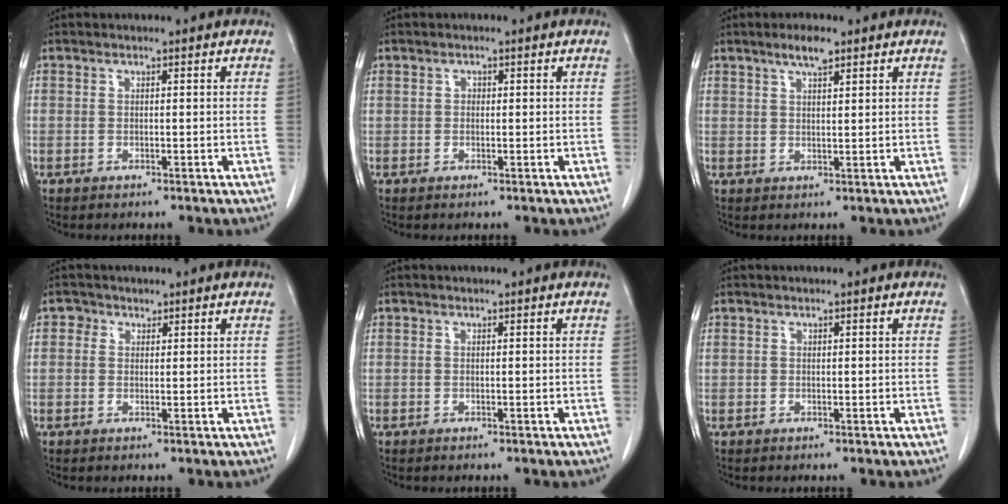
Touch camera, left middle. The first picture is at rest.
{"total": 0.7, "force": [0.1, 0.6, 0.2], "torque": [0.000, 0.008, 0.001]}
{"total": 3.6, "force": [2.5, 0.7, 2.4], "torque": [-0.046, 0.003, 0.045]}
{"total": 1.7, "force": [0.9, 1.4, 0.2], "torque": [0.006, 0.000, 0.008]}
{"total": 0.0}
{"total": 0.0}